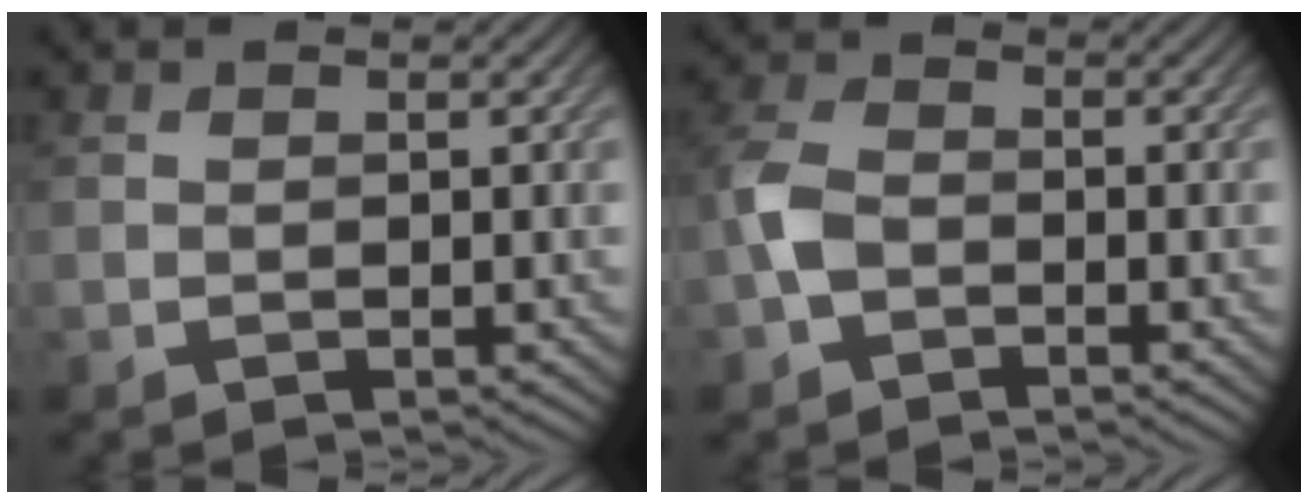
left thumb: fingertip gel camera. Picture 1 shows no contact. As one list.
[{"total": 3.6, "force": [-1.6, 2.4, 2.1], "torque": [-0.055, 0.004, -0.046]}]